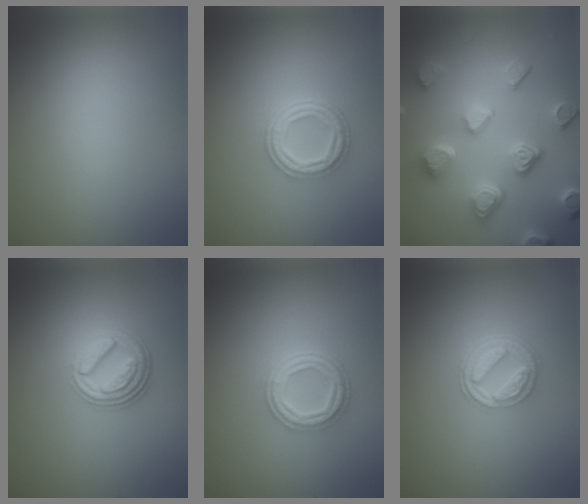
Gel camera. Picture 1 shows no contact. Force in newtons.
{"total": 4.5, "press": 3.4, "slide": 3.0}
{"total": 6.4, "press": 5.4, "slide": 3.4}
{"total": 4.7, "press": 3.5, "slide": 3.2}
{"total": 4.5, "press": 3.4, "slide": 3.0}
{"total": 4.6, "press": 3.4, "slide": 3.1}